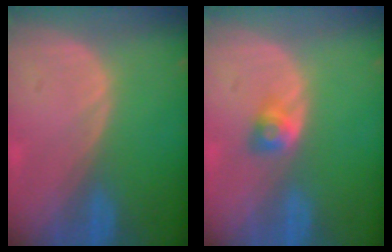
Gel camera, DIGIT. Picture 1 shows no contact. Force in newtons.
{"total": 2.7, "press": 2.4, "slide": 1.3}